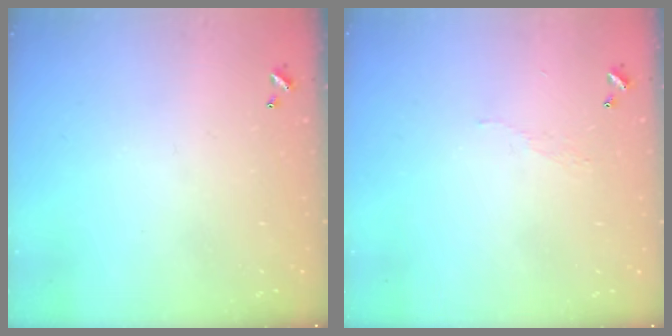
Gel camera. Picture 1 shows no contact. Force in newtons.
{"total": 2.0, "press": 2.0, "slide": 0.5}